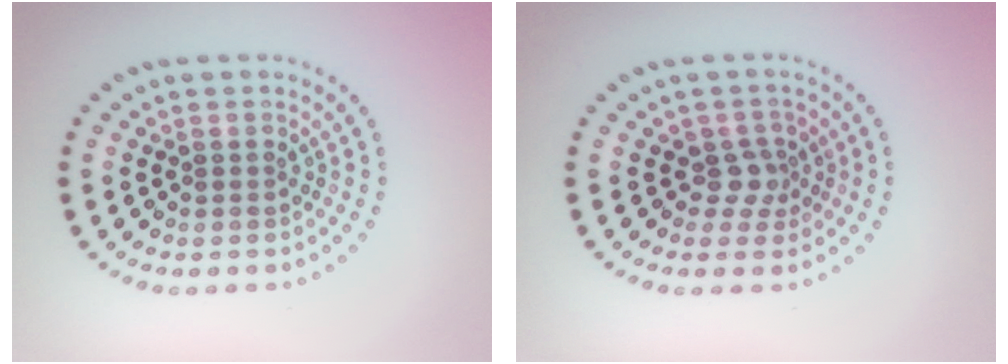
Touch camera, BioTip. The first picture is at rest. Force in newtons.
{"total": 2.0, "press": 1.4, "slide": 1.4}